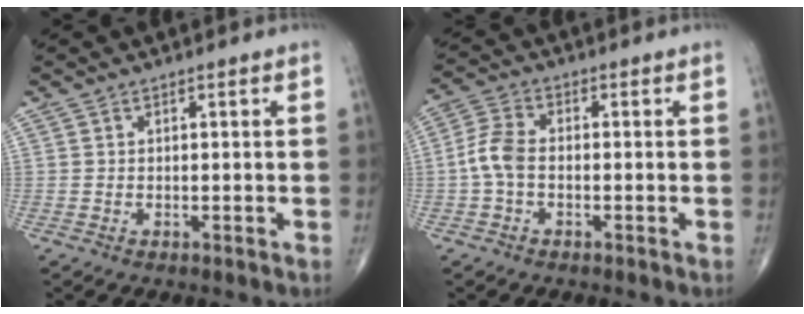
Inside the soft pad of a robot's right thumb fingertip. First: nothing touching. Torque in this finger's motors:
{"motor_torque": [-0.17, 0.19, 1.11, -0.08, 0.07]}